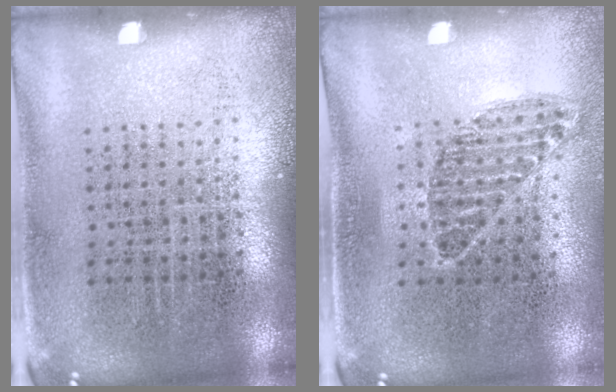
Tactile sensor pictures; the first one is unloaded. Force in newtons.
{"total": 0.9, "press": 0.8, "slide": 0.5}